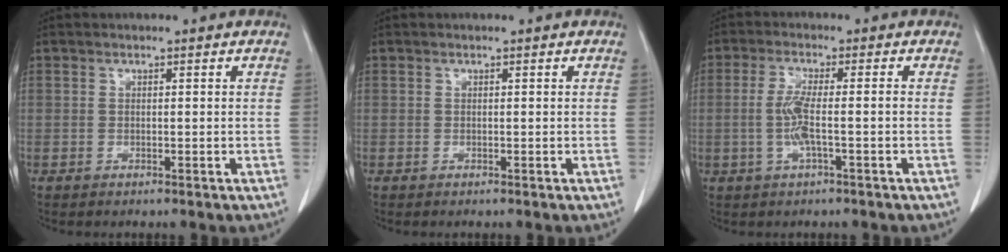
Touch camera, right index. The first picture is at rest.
{"total": 0.0}
{"total": 4.7, "force": [-1.0, 0.2, 4.6], "torque": [-0.101, 0.000, -0.021]}